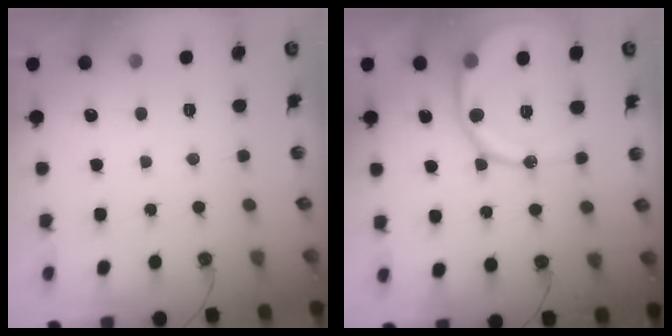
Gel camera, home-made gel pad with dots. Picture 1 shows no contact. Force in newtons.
{"total": 14.2, "press": 14.0, "slide": 2.0}